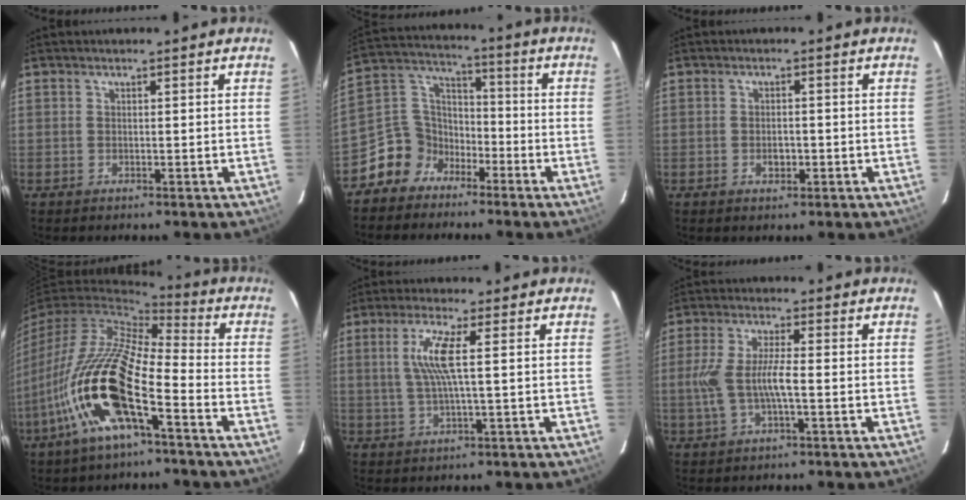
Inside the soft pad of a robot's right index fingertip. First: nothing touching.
{"total": 9.6, "force": [-6.3, 7.1, 1.5], "torque": [-0.049, 0.049, -0.126]}
{"total": 1.4, "force": [-0.5, 1.0, 0.8], "torque": [-0.016, 0.002, -0.006]}
{"total": 19.1, "force": [-8.4, 5.0, 16.4], "torque": [-0.323, -0.025, -0.170]}
{"total": 6.5, "force": [1.2, -0.2, 6.4], "torque": [-0.125, -0.001, 0.026]}
{"total": 7.9, "force": [-1.4, 1.5, 7.6], "torque": [-0.159, 0.000, -0.023]}